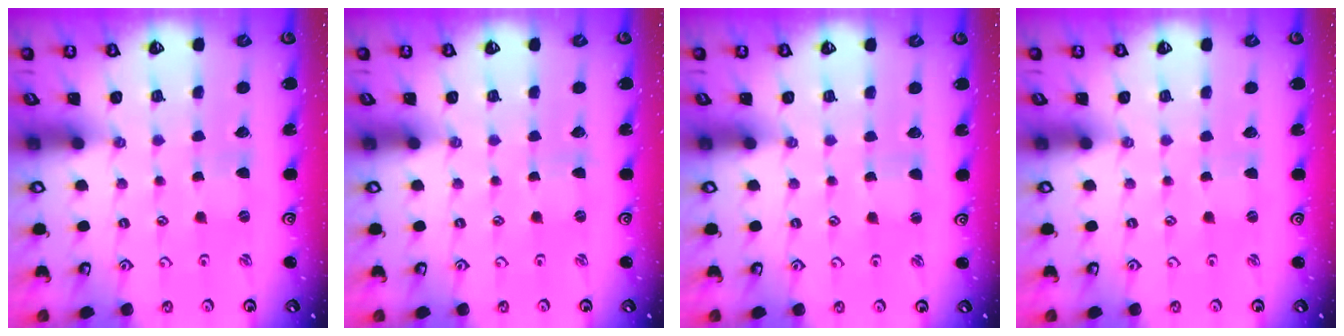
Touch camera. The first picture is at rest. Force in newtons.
{"total": 0.0}
{"total": 1.5, "press": 1.5, "slide": 0.0}
{"total": 0.0}